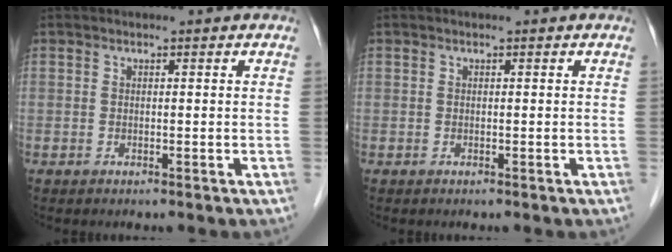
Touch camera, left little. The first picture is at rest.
{"total": 0.0}